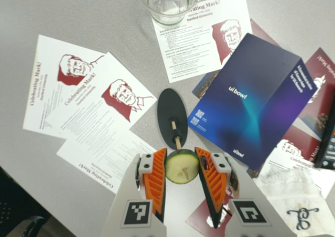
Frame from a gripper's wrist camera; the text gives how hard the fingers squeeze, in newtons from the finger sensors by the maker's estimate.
{"total": 13.6, "left": 14.0, "right": 13.2}